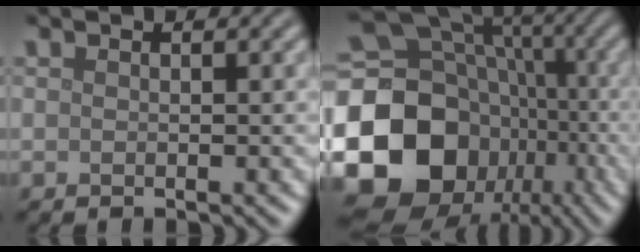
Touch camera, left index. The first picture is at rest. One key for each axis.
{"total": 21.5, "fx": -5.9, "fy": 18.1, "fz": 9.9, "tx": -0.199, "ty": -0.019, "tz": -0.131}